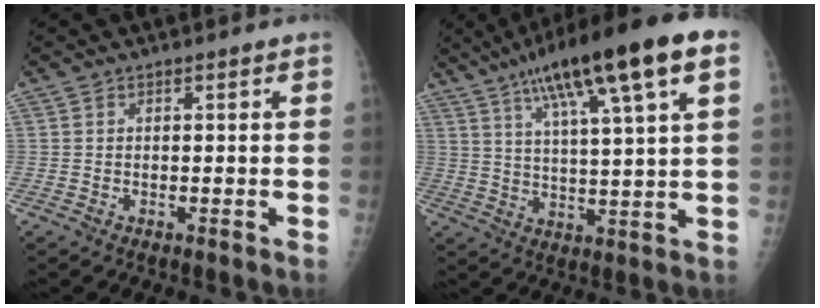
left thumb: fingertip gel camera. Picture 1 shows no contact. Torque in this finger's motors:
{"motor_torque": [0.65, 0.68, 1.65, -1.13, 0.20]}